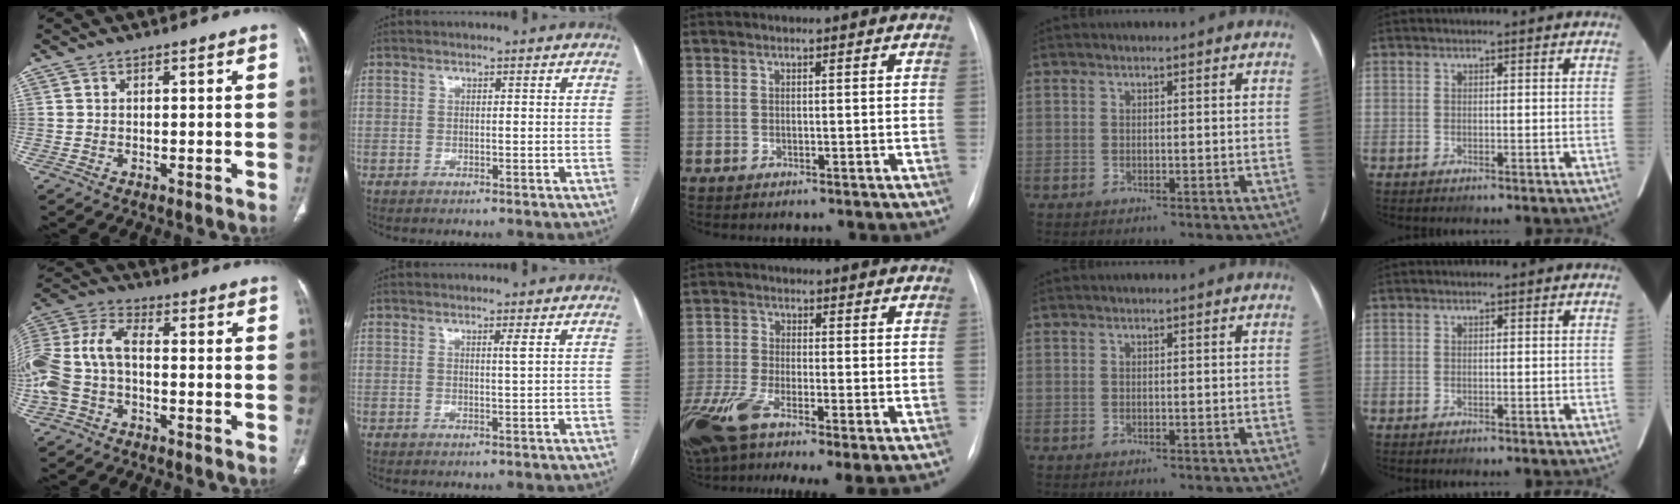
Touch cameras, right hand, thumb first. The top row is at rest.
{"thumb": {"total": 14.0, "force": [-2.3, 8.4, 11.0], "torque": [-0.257, 0.034, -0.045]}, "index": {"total": 0.9, "force": [0.4, -0.3, 0.8], "torque": [-0.019, -0.001, 0.010]}, "middle": {"total": 11.8, "force": [-5.9, 3.1, 9.8], "torque": [-0.208, -0.021, -0.107]}}